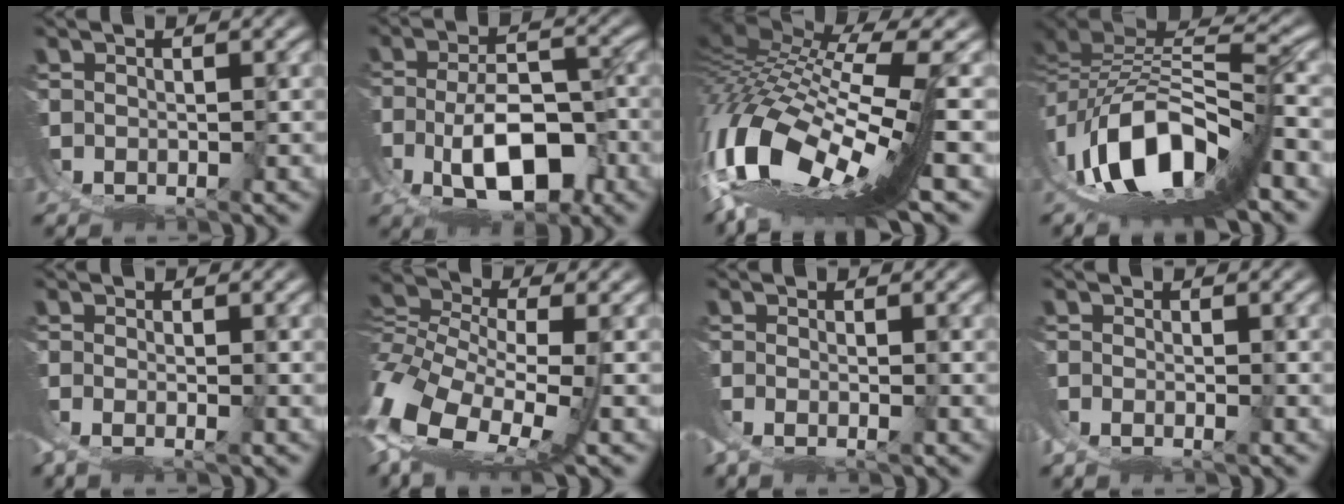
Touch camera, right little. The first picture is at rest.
{"total": 7.8, "force": [0.3, 3.8, 6.8], "torque": [-0.104, -0.022, 0.020]}
{"total": 17.7, "force": [0.1, 8.5, 15.5], "torque": [-0.289, -0.019, 0.019]}
{"total": 14.1, "force": [-0.7, 8.0, 11.6], "torque": [-0.202, -0.019, 0.001]}
{"total": 2.5, "force": [-1.2, 1.0, 1.9], "torque": [-0.039, -0.009, -0.012]}
{"total": 8.9, "force": [1.1, 5.1, 7.3], "torque": [-0.172, -0.031, 0.034]}
{"total": 2.6, "force": [-1.2, 1.4, 1.8], "torque": [-0.037, -0.007, -0.016]}
{"total": 2.5, "force": [-1.1, 1.9, 1.2], "torque": [-0.028, -0.005, -0.019]}